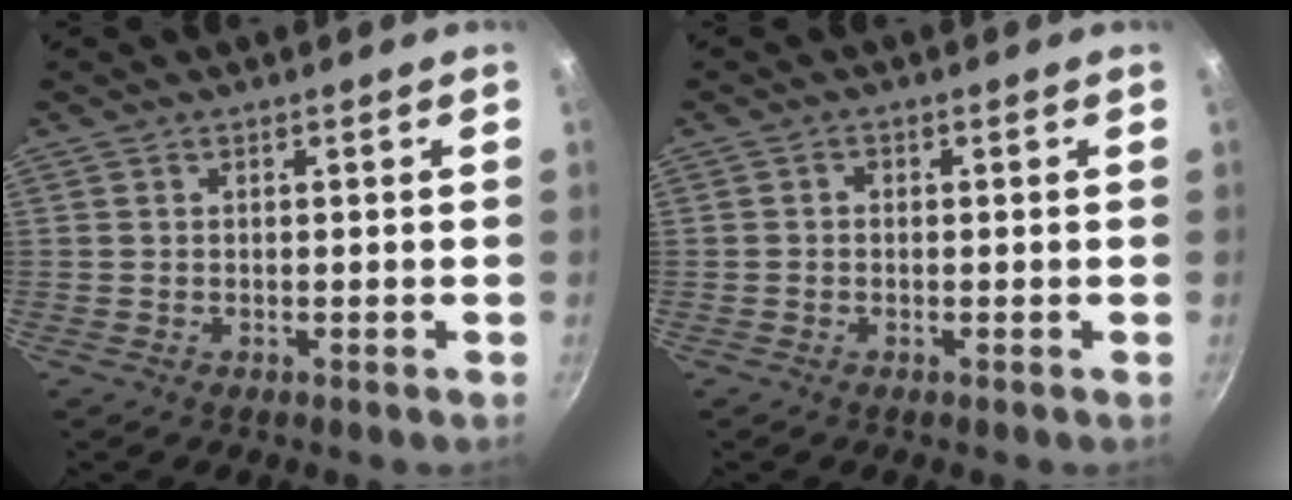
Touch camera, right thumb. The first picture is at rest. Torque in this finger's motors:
{"motor_torque": [0.20, 0.13, 0.60, 0.14, 0.02]}